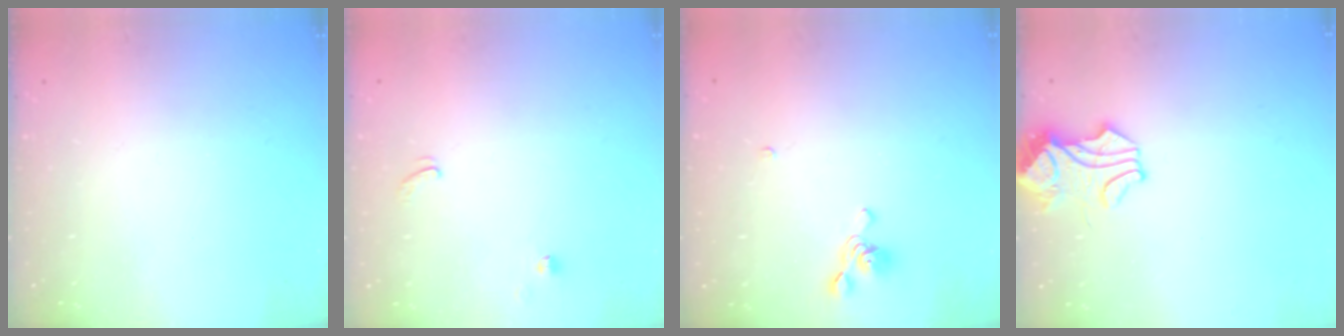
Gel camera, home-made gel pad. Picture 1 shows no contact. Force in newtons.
{"total": 0.0}
{"total": 5.5, "press": 5.4, "slide": 0.9}
{"total": 1.9, "press": 1.8, "slide": 0.8}